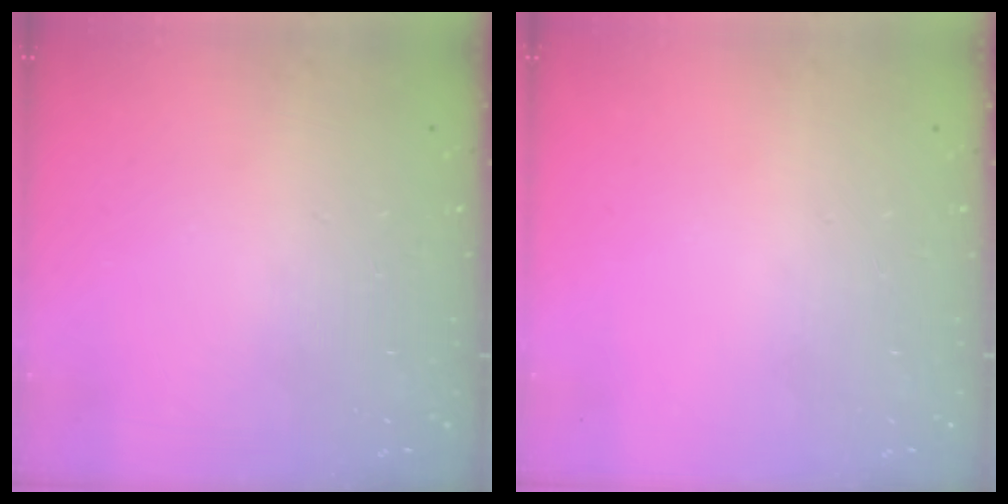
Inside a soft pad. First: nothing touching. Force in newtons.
{"total": 0.0}